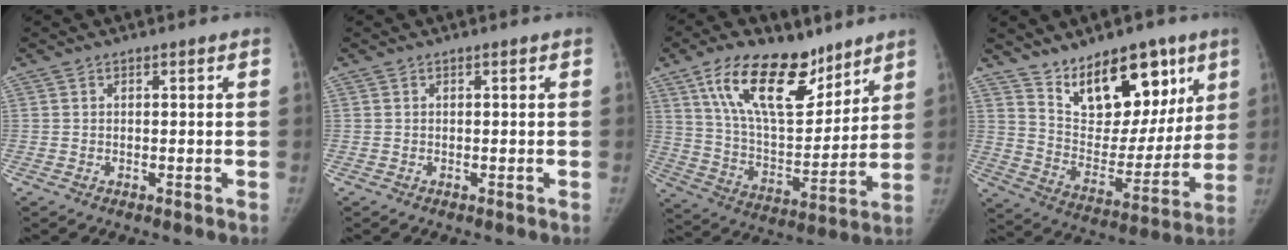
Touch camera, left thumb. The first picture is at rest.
{"total": 0.0}
{"total": 20.6, "force": [12.6, 9.9, 13.0], "torque": [-0.183, -0.060, 0.229]}
{"total": 19.5, "force": [12.0, 10.3, 11.4], "torque": [-0.109, -0.071, 0.204]}